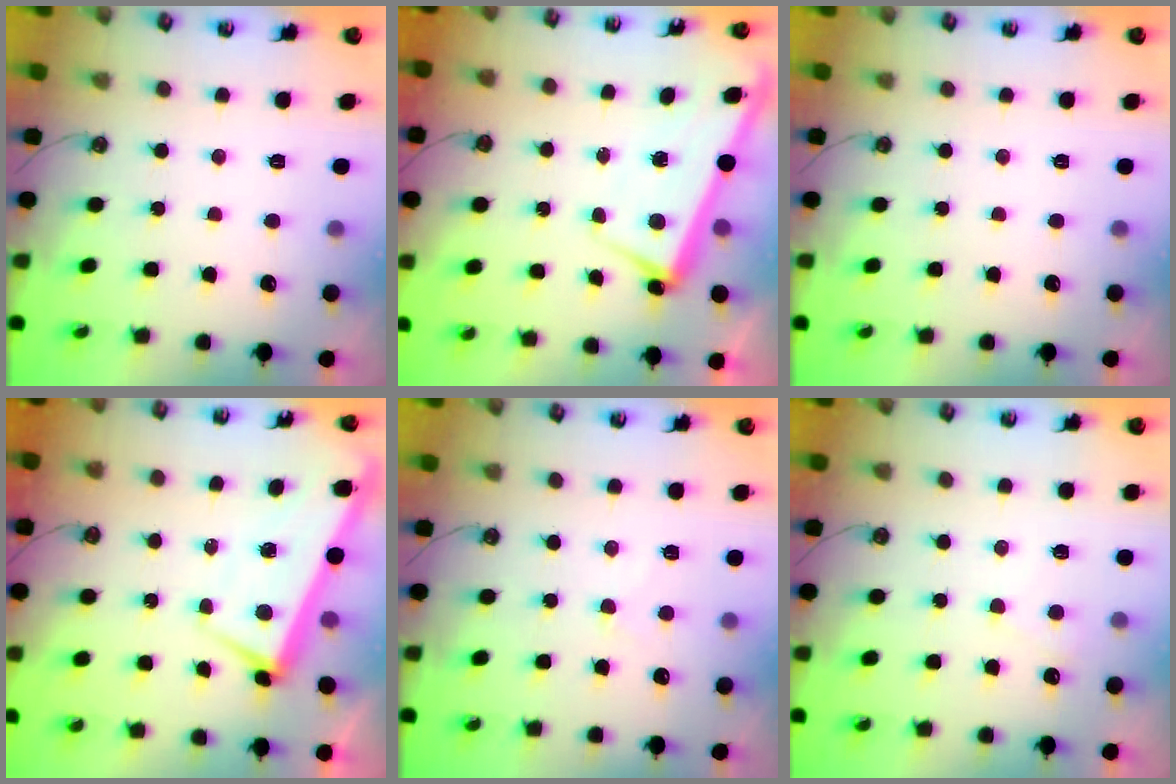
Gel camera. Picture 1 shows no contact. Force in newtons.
{"total": 2.3, "press": 2.2, "slide": 0.8}
{"total": 0.0}
{"total": 1.6, "press": 0.6, "slide": 1.4}
{"total": 1.1, "press": 1.0, "slide": 0.5}
{"total": 2.7, "press": 2.7, "slide": 0.4}